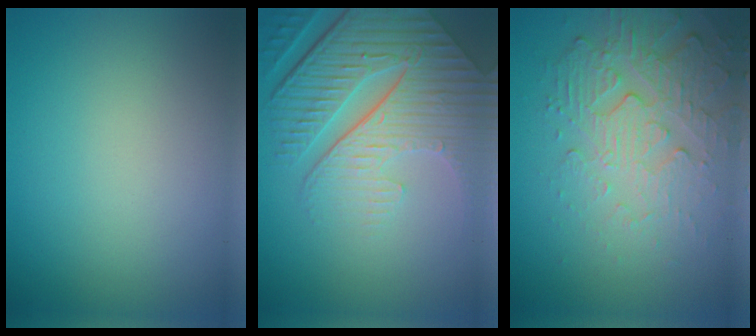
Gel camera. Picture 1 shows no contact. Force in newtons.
{"total": 8.9, "press": 6.1, "slide": 6.5}
{"total": 5.3, "press": 3.7, "slide": 3.9}